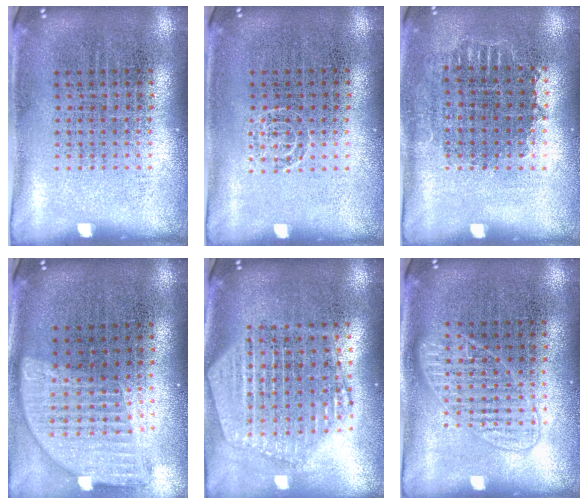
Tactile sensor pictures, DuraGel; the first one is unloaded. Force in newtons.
{"total": 1.0, "press": 1.0, "slide": 0.1}
{"total": 0.9, "press": 0.9, "slide": 0.2}
{"total": 1.7, "press": 1.5, "slide": 0.9}
{"total": 2.4, "press": 2.1, "slide": 1.2}
{"total": 2.4, "press": 2.3, "slide": 0.4}